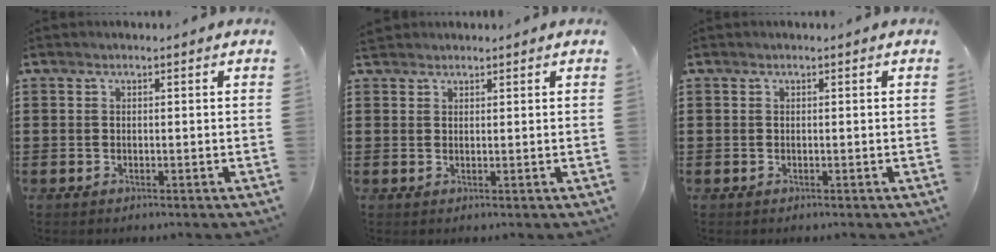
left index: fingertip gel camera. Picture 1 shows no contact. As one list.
[{"total": 1.3, "force": [1.2, 0.5, 0.2], "torque": [-0.007, 0.003, 0.024]}, {"total": 0.0}]